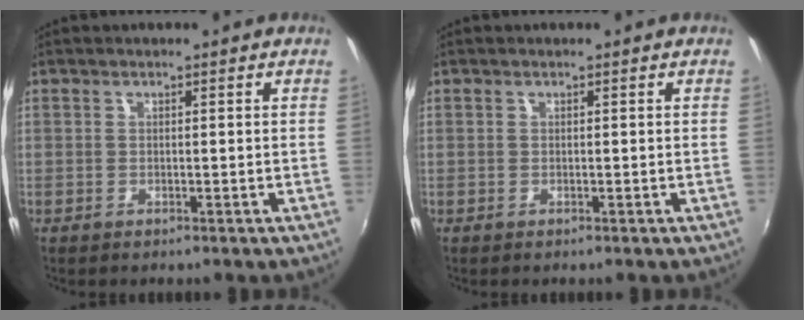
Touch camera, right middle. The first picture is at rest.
{"total": 0.0}